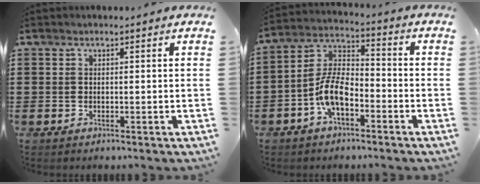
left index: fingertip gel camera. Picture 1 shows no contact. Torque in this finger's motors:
{"motor_torque": [1.68, 0.46, 0.87, 0.21]}